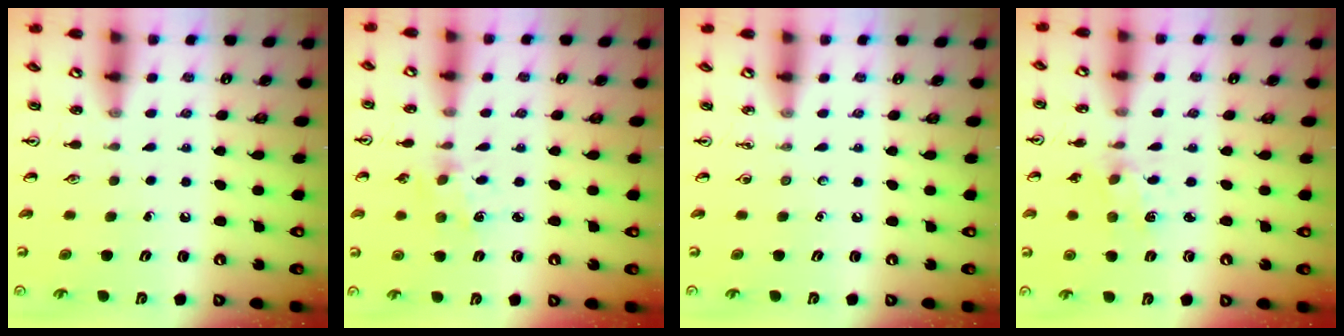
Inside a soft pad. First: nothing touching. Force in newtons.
{"total": 2.6, "press": 2.6, "slide": 0.4}
{"total": 0.0}
{"total": 1.6, "press": 1.6, "slide": 0.5}